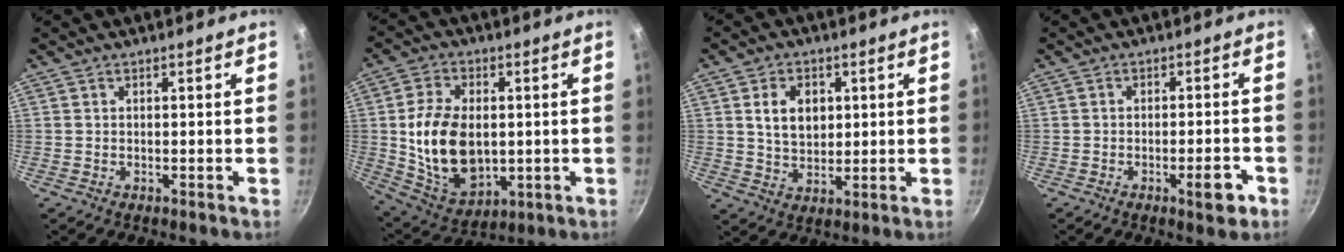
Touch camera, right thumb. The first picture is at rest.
{"total": 16.4, "force": [0.2, 10.8, 12.4], "torque": [-0.204, -0.011, 0.020]}
{"total": 7.8, "force": [1.9, 5.6, 5.1], "torque": [-0.068, -0.008, 0.035]}
{"total": 5.0, "force": [-2.4, 1.6, 4.1], "torque": [-0.044, 0.018, -0.027]}